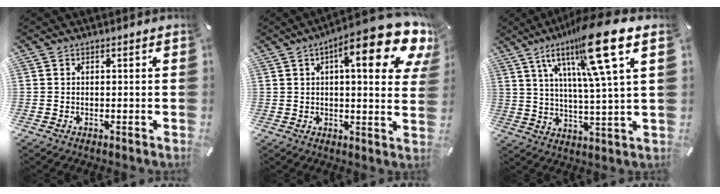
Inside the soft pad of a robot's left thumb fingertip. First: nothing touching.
{"total": 17.6, "force": [9.1, 4.5, 14.4], "torque": [-0.205, -0.054, 0.136]}
{"total": 19.7, "force": [11.3, 3.2, 15.9], "torque": [-0.258, -0.053, 0.169]}